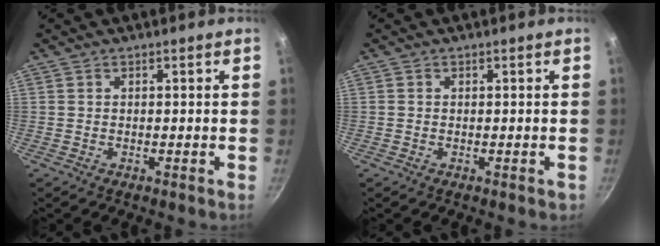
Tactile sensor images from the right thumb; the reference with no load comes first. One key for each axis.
{"total": 0.6, "fx": -0.2, "fy": 0.5, "fz": 0.3, "tx": -0.002, "ty": 0.001, "tz": -0.003}